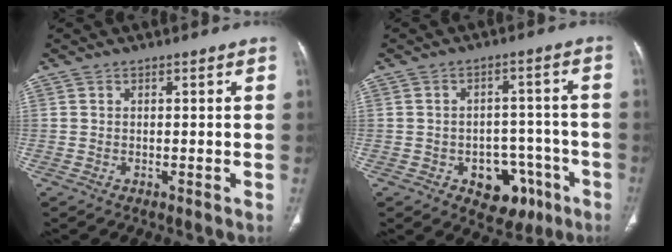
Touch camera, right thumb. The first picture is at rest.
{"total": 10.2, "force": [-4.8, 7.2, 5.5], "torque": [-0.035, 0.042, -0.052]}